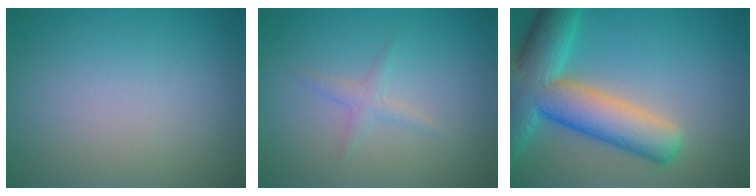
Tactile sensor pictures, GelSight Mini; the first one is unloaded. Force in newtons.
{"total": 1.2, "press": 1.2, "slide": 0.0}
{"total": 10.2, "press": 10.2, "slide": 0.7}